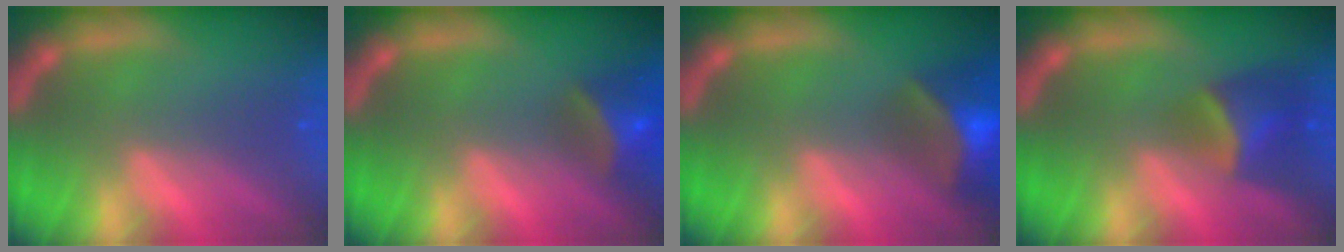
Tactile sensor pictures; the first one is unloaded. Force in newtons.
{"total": 5.5}
{"total": 9.5}
{"total": 5.0}